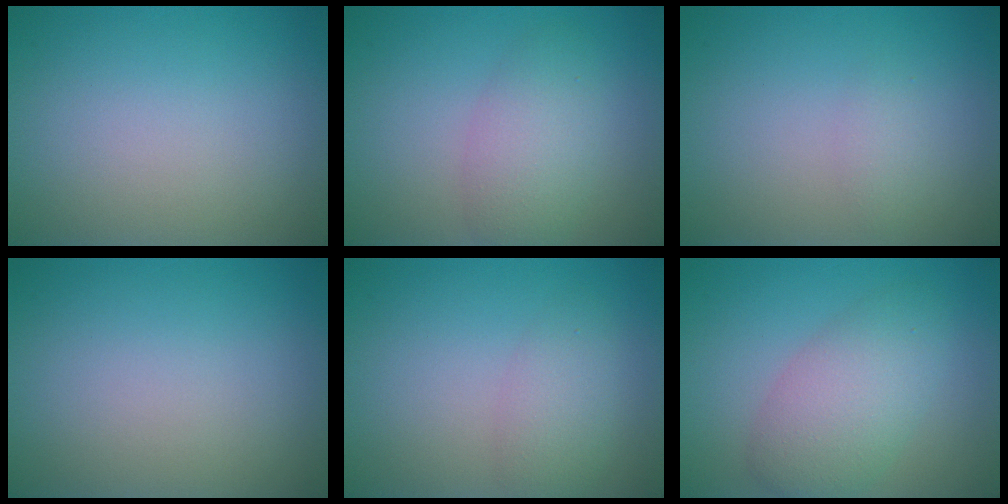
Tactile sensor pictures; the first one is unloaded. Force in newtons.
{"total": 3.6, "press": 3.6, "slide": 0.0}
{"total": 1.0, "press": 1.0, "slide": 0.2}
{"total": 0.0}
{"total": 2.4, "press": 2.4, "slide": 0.1}
{"total": 4.8, "press": 4.8, "slide": 0.2}